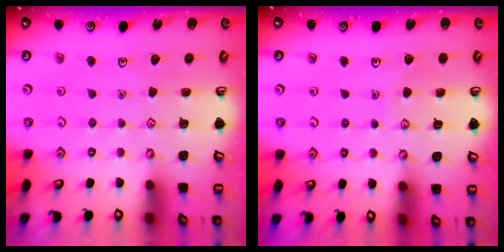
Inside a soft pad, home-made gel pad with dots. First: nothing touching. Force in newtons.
{"total": 4.7, "press": 4.7, "slide": 0.5}